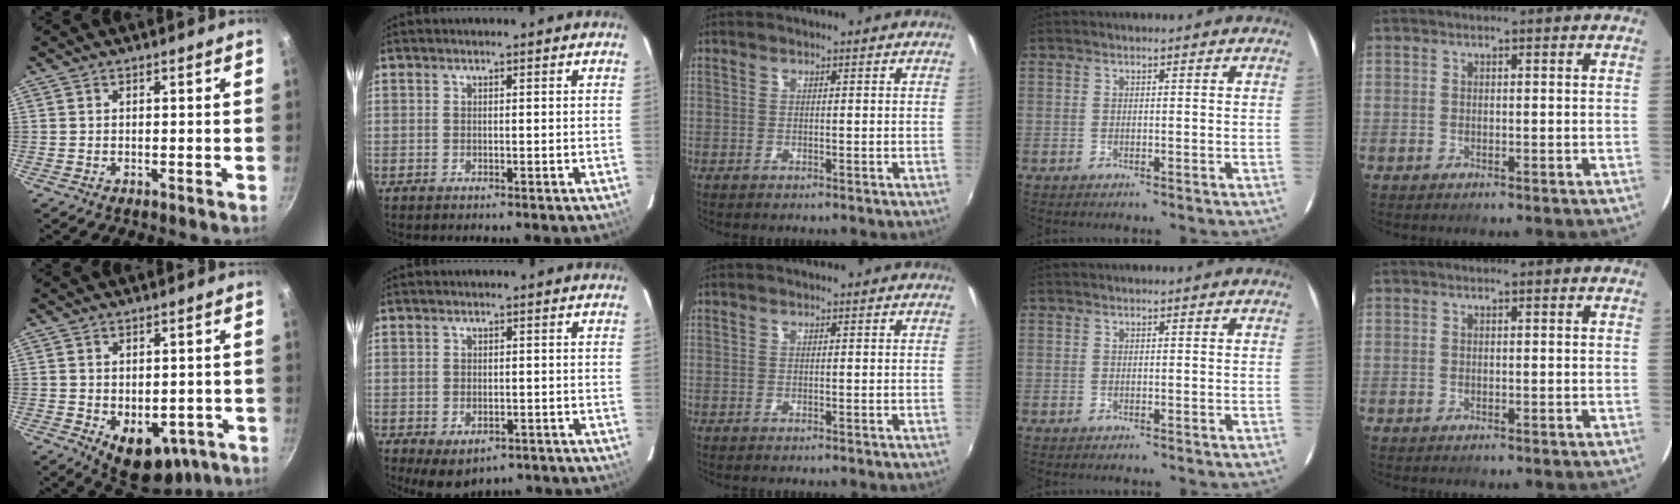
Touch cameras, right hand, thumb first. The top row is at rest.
{"thumb": {"total": 11.2, "force": [-3.5, 7.3, 7.8], "torque": [-0.063, 0.000, -0.028]}, "index": {"total": 5.9, "force": [-3.1, 3.8, 3.2], "torque": [-0.061, -0.014, -0.031]}}